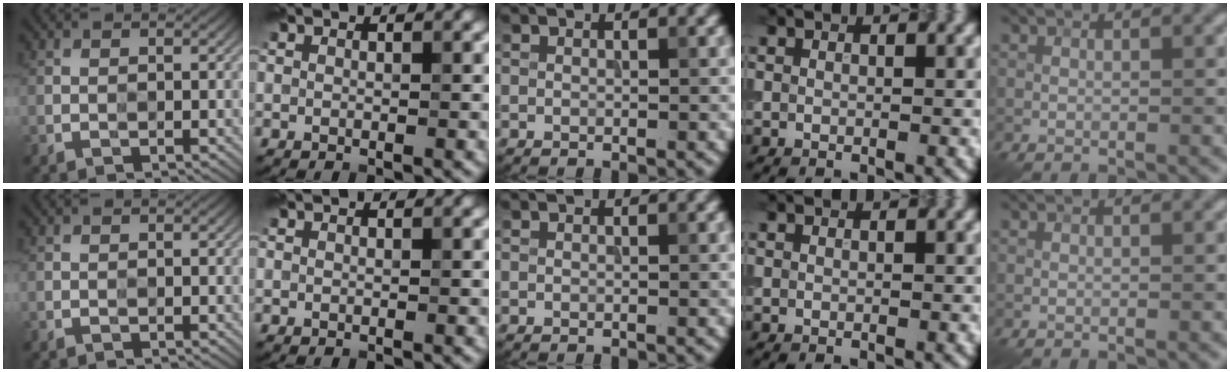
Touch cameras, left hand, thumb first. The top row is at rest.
{}